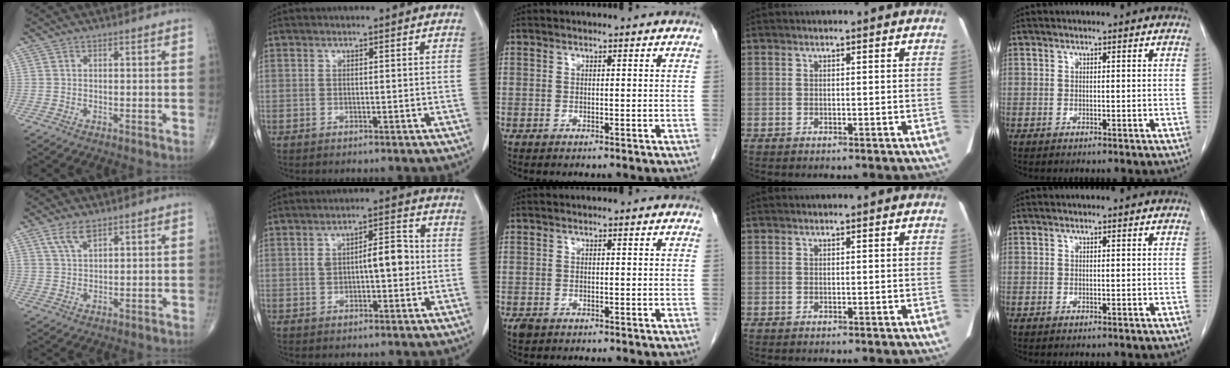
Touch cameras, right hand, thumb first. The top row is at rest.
{"thumb": {"total": 4.5, "force": [2.9, 2.0, 2.9], "torque": [-0.053, -0.009, 0.060]}, "index": {"total": 6.2, "force": [-0.1, 2.3, 5.7], "torque": [-0.097, 0.020, 0.000]}, "middle": {"total": 1.2, "force": [-0.7, 0.7, 0.6], "torque": [-0.017, -0.001, -0.008]}}